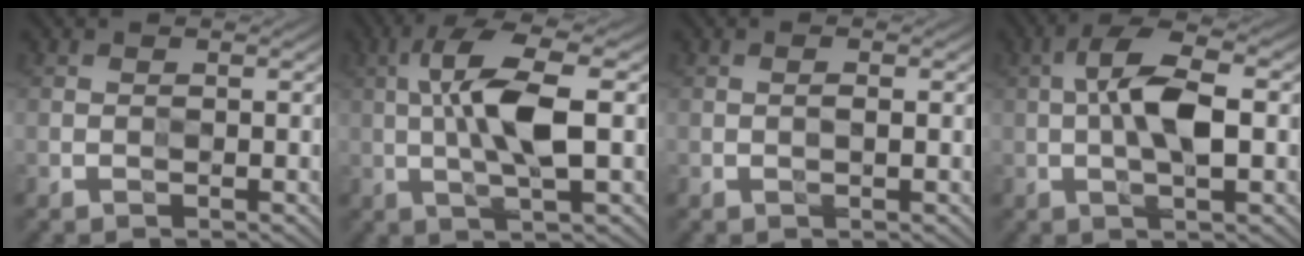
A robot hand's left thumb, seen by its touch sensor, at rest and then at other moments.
{"total": 9.3, "force": [0.7, 2.6, 8.9], "torque": [-0.174, 0.011, 0.009]}
{"total": 1.0, "force": [0.0, 0.2, 0.9], "torque": [-0.016, 0.001, -0.001]}
{"total": 7.9, "force": [0.2, 3.0, 7.4], "torque": [-0.147, 0.015, -0.005]}